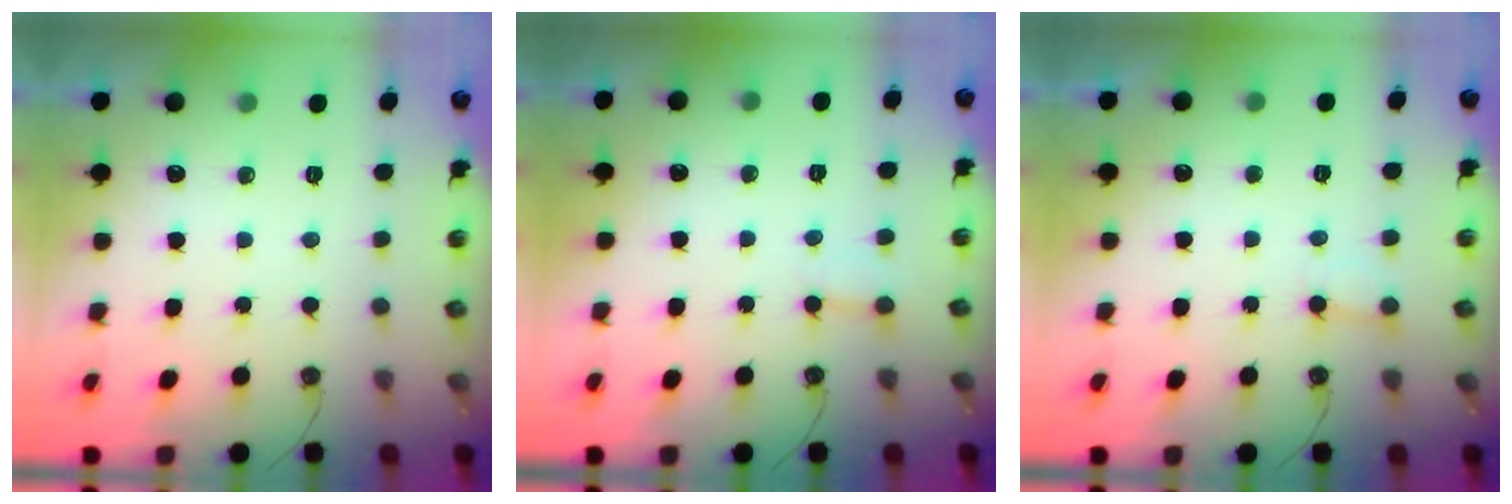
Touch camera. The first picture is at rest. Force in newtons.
{"total": 3.6, "press": 3.5, "slide": 0.8}
{"total": 4.7, "press": 4.6, "slide": 0.4}